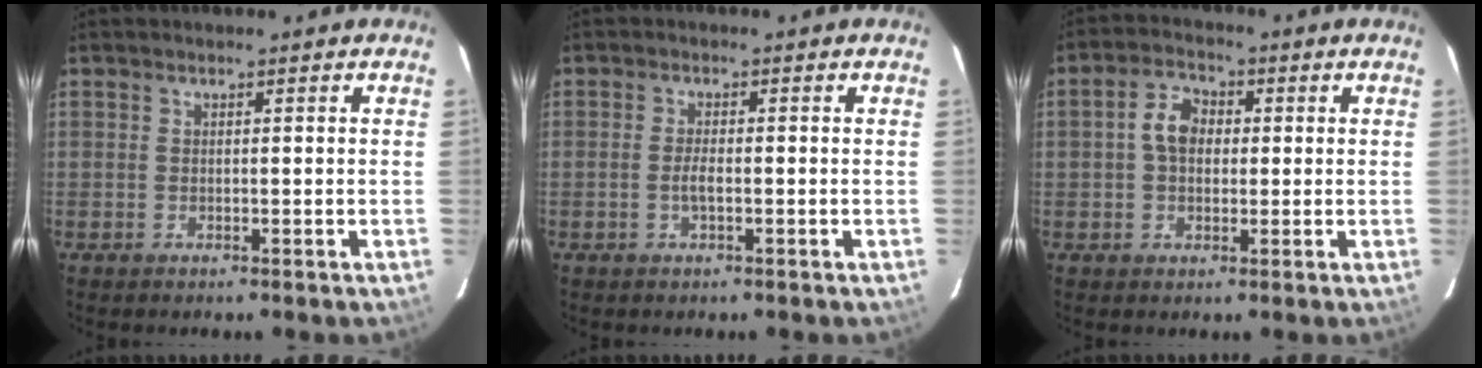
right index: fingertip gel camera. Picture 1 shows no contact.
{"total": 1.9, "force": [-0.6, 0.4, 1.8], "torque": [-0.037, 0.001, -0.012]}
{"total": 5.4, "force": [0.4, 4.0, 3.7], "torque": [-0.070, 0.019, 0.007]}